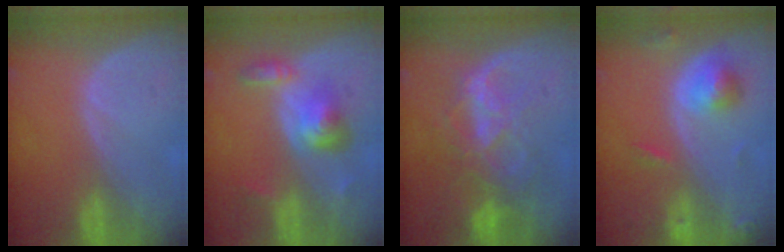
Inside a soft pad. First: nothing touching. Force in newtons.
{"total": 6.2, "press": 5.5, "slide": 2.8}
{"total": 8.7, "press": 7.5, "slide": 4.3}
{"total": 5.2, "press": 4.9, "slide": 1.8}